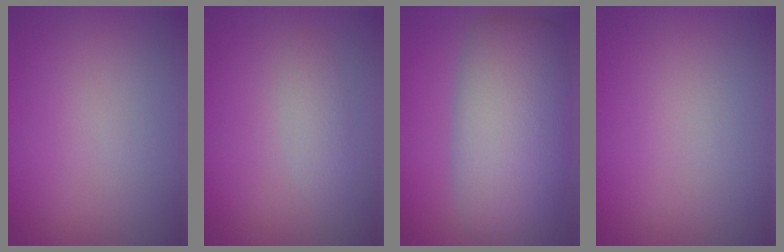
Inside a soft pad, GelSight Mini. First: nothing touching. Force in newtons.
{"total": 1.5, "press": 1.5, "slide": 0.1}
{"total": 10.8, "press": 10.8, "slide": 0.4}
{"total": 0.0}